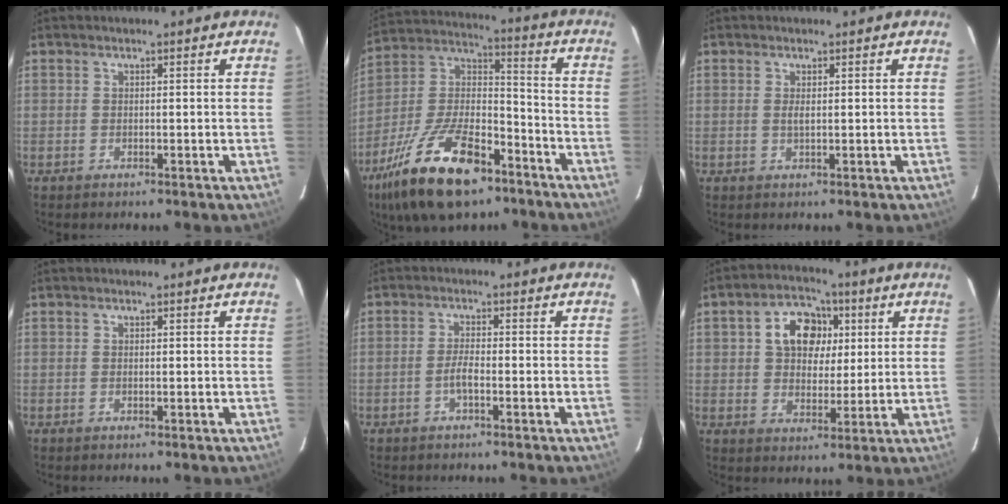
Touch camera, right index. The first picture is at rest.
{"total": 22.3, "force": [-13.5, 9.9, 14.9], "torque": [-0.300, -0.006, -0.232]}
{"total": 1.1, "force": [0.2, 0.3, 1.0], "torque": [-0.020, 0.000, 0.004]}
{"total": 0.0}
{"total": 2.4, "force": [-1.2, 0.5, 2.0], "torque": [-0.047, 0.005, -0.024]}
{"total": 10.3, "force": [3.0, 7.6, 6.3], "torque": [-0.122, 0.027, 0.053]}